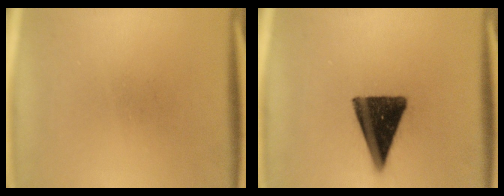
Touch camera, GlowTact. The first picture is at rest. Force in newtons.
{"total": 14.3}